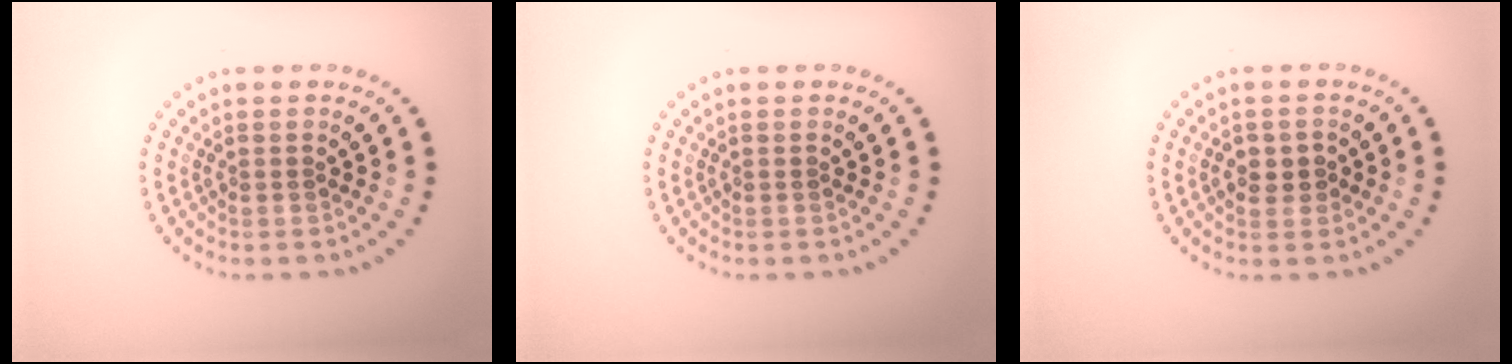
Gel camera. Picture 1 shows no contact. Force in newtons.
{"total": 0.0}
{"total": 2.0, "press": 2.0, "slide": 0.4}